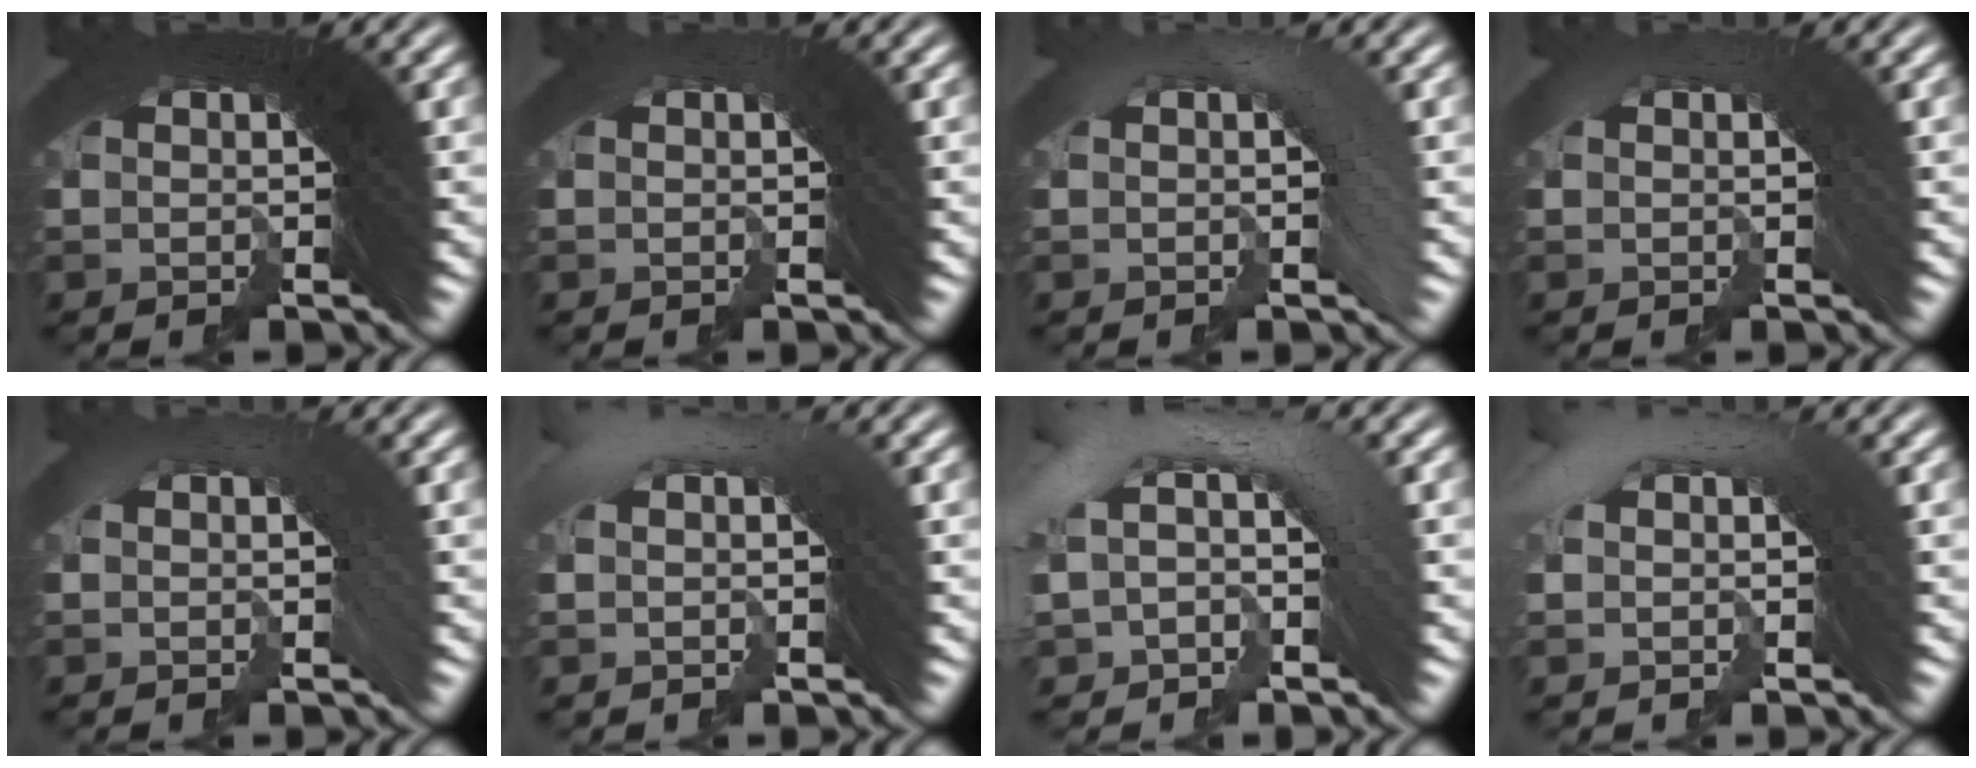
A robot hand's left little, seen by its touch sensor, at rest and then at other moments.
{"total": 0.7, "force": [-0.7, 0.0, -0.1], "torque": [0.011, 0.003, -0.013]}
{"total": 1.1, "force": [0.1, 0.0, 1.1], "torque": [0.005, 0.017, -0.002]}
{"total": 0.5, "force": [-0.2, -0.1, 0.5], "torque": [0.006, 0.008, -0.005]}
{"total": 0.7, "force": [0.0, -0.1, 0.7], "torque": [0.006, 0.011, -0.002]}
{"total": 1.1, "force": [0.6, -0.2, 0.9], "torque": [-0.004, 0.032, 0.002]}
{"total": 4.2, "force": [0.3, 2.4, 3.4], "torque": [-0.059, 0.030, -0.010]}
{"total": 1.5, "force": [0.6, 0.2, 1.4], "torque": [-0.016, 0.035, 0.003]}